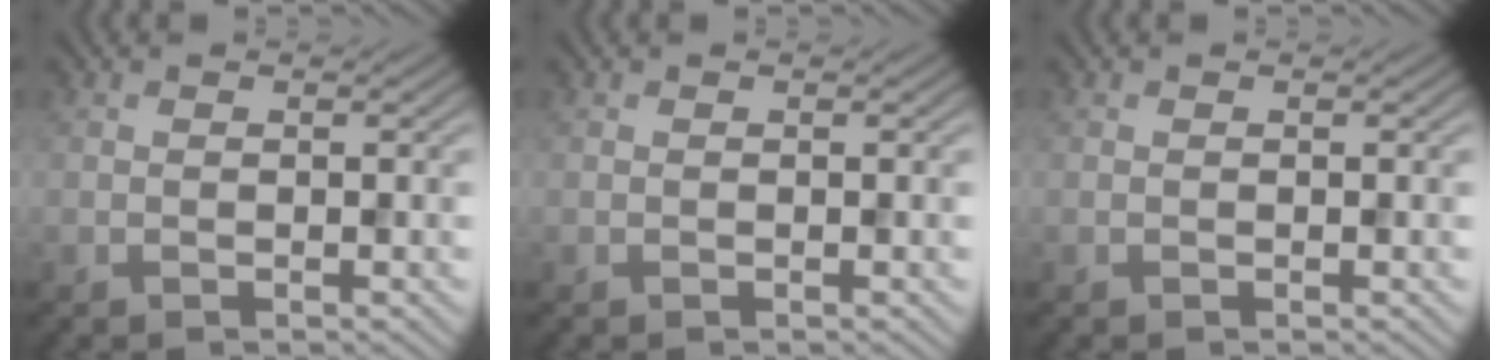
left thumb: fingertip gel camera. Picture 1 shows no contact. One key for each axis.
{"total": 0.0}
{"total": 0.0}